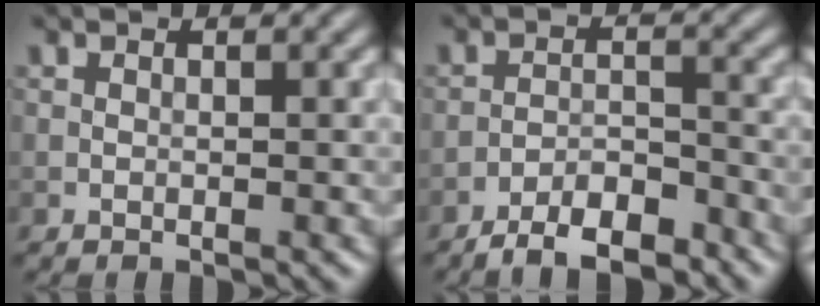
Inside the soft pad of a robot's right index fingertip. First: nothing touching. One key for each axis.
{"total": 5.1, "fx": -4.2, "fy": 1.4, "fz": 2.5, "tx": -0.038, "ty": 0.004, "tz": -0.076}